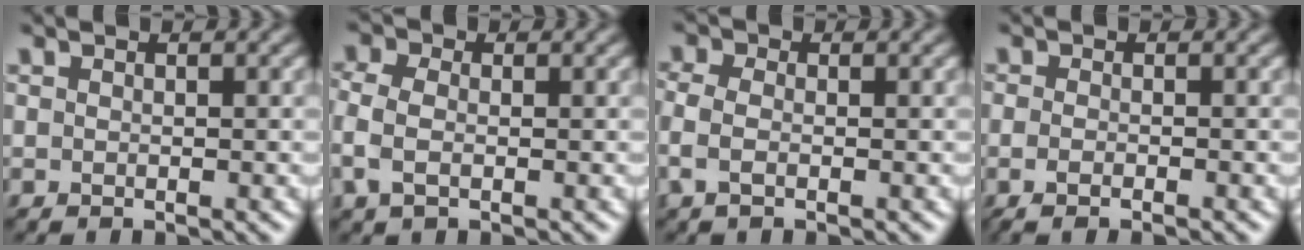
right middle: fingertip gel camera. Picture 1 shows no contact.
{"total": 3.1, "force": [-0.5, 2.0, 2.3], "torque": [-0.069, -0.002, -0.013]}
{"total": 2.3, "force": [-0.5, 1.2, 1.9], "torque": [-0.057, -0.006, -0.011]}
{"total": 2.0, "force": [-0.8, 0.6, 1.7], "torque": [-0.025, -0.008, -0.019]}